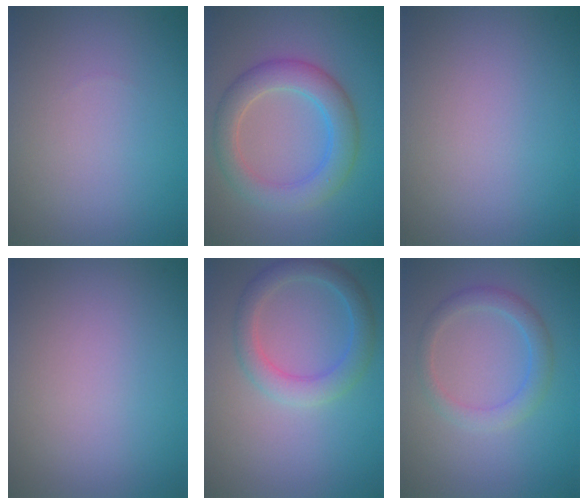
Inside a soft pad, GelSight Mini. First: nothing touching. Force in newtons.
{"total": 4.8, "press": 4.8, "slide": 0.3}
{"total": 0.0}
{"total": 0.0}
{"total": 3.3, "press": 3.3, "slide": 0.1}
{"total": 2.4, "press": 2.4, "slide": 0.1}